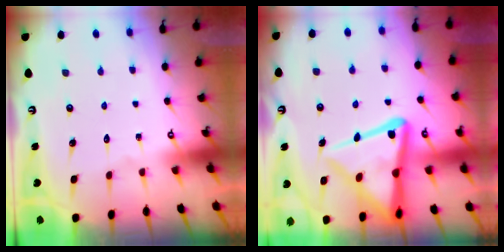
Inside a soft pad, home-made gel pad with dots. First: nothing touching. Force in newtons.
{"total": 17.7, "press": 17.6, "slide": 1.8}